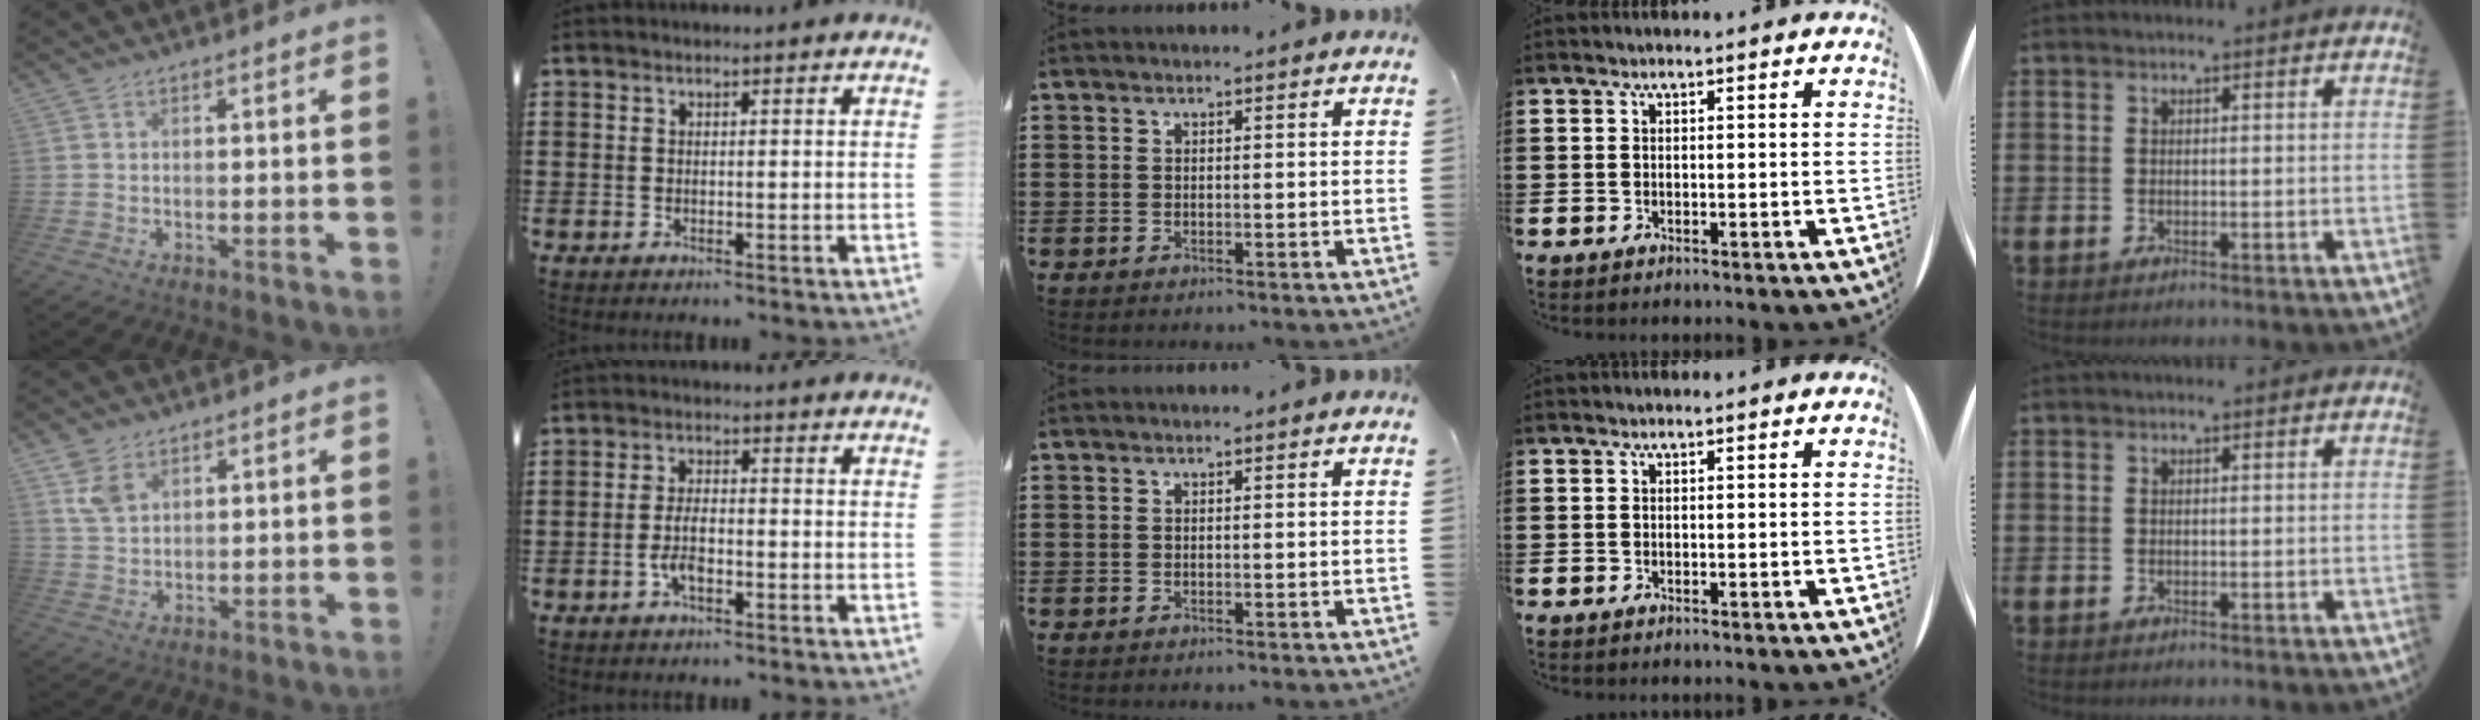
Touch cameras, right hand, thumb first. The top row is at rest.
{"thumb": {"total": 5.5, "force": [3.3, 3.2, 3.0], "torque": [-0.054, -0.011, 0.064]}, "index": {"total": 4.1, "force": [-1.5, 1.4, 3.6], "torque": [-0.085, -0.005, -0.032]}}